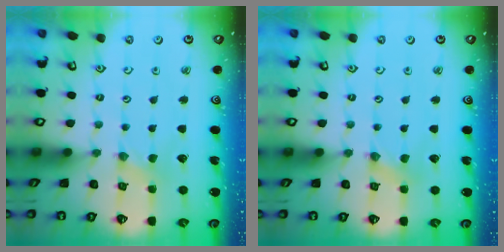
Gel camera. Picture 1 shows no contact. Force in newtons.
{"total": 1.4, "press": 1.3, "slide": 0.2}